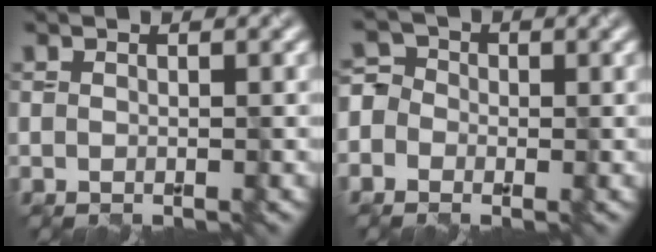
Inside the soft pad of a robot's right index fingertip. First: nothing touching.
{"total": 3.7, "force": [-1.2, 3.4, 0.9], "torque": [0.004, 0.017, -0.046]}